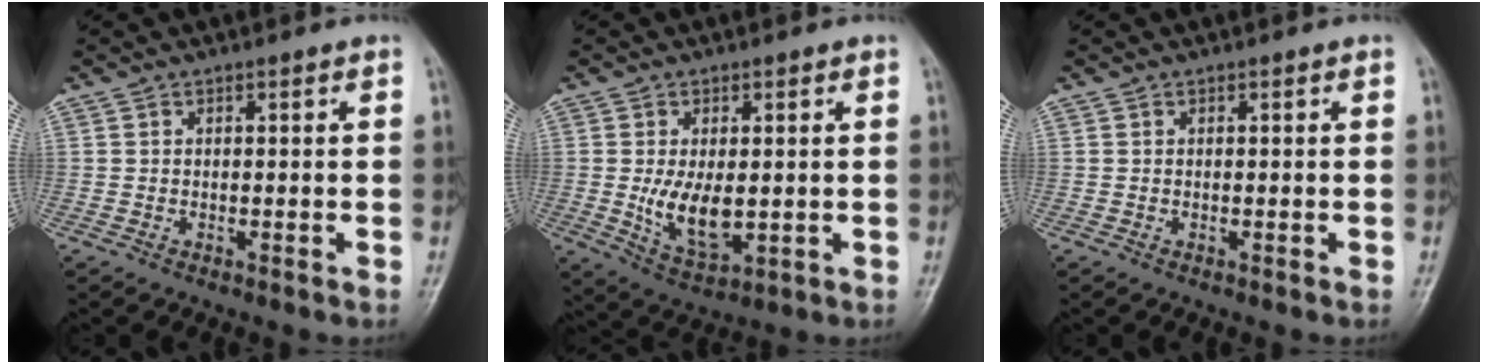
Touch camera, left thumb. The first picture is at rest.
{"total": 8.4, "force": [-0.3, 4.5, 7.0], "torque": [-0.112, -0.020, 0.005]}
{"total": 0.0}